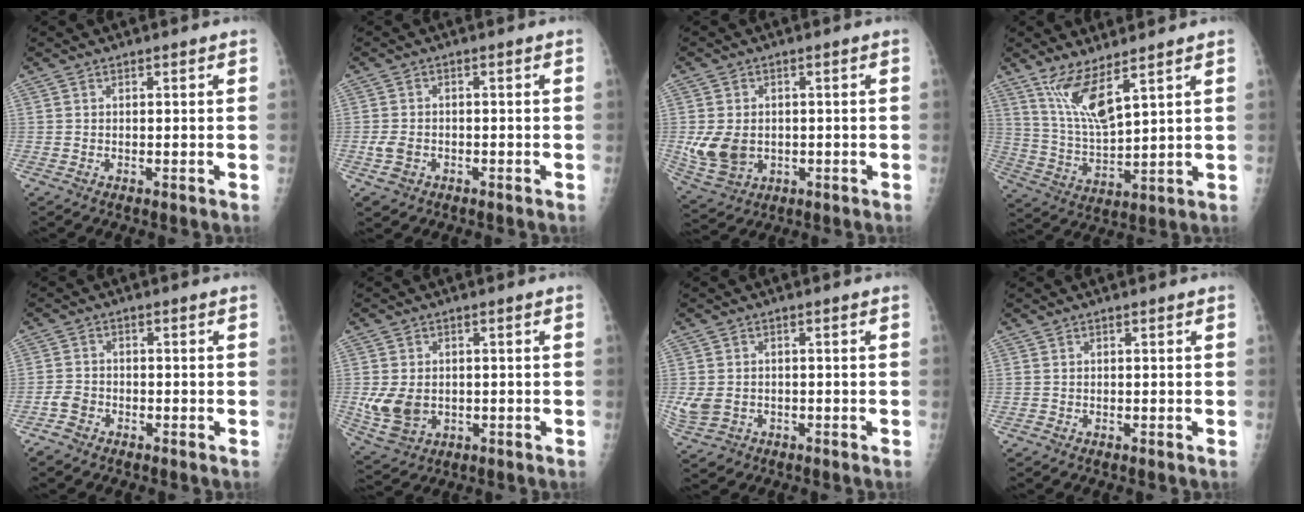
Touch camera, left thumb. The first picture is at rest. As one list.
[{"total": 3.1, "force": [-1.1, 2.4, 1.6], "torque": [-0.027, 0.004, -0.016]}, {"total": 8.3, "force": [-0.6, 6.4, 5.2], "torque": [-0.092, -0.005, 0.004]}, {"total": 9.4, "force": [6.1, 2.0, 6.8], "torque": [-0.136, -0.043, 0.137]}, {"total": 2.7, "force": [-1.9, 1.8, 0.7], "torque": [-0.013, 0.010, -0.040]}, {"total": 7.6, "force": [-0.7, 5.8, 4.8], "torque": [-0.084, -0.006, 0.002]}, {"total": 4.6, "force": [-1.1, 3.8, 2.4], "torque": [-0.052, 0.006, -0.009]}, {"total": 0.0}]